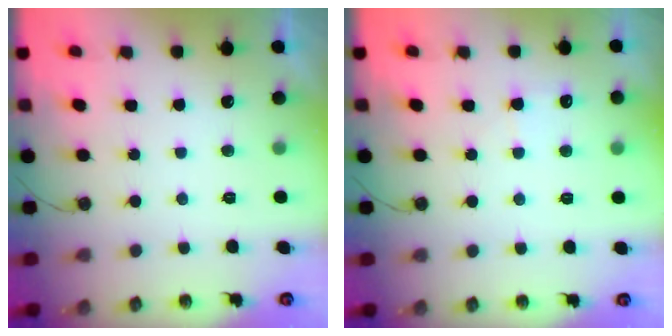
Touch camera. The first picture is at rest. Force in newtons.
{"total": 3.6, "press": 3.6, "slide": 0.4}